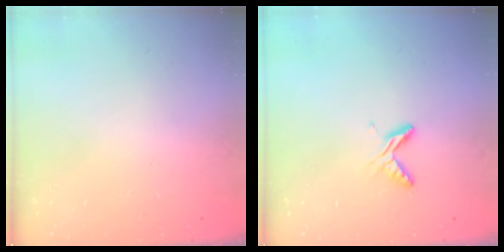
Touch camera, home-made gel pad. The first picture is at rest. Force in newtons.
{"total": 6.1, "press": 6.1, "slide": 0.7}